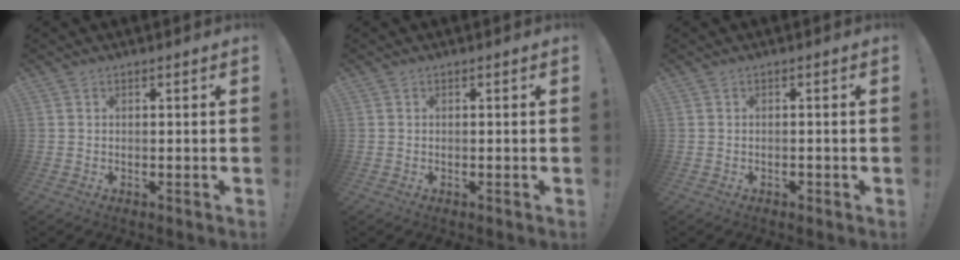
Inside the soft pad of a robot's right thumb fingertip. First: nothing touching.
{"total": 0.0}
{"total": 0.9, "force": [-0.8, 0.4, 0.2], "torque": [-0.009, 0.005, -0.012]}